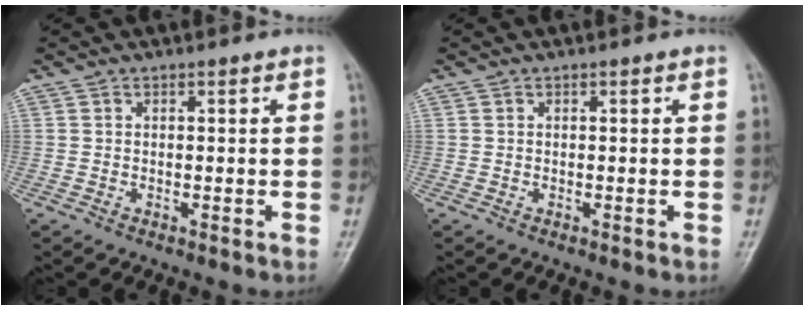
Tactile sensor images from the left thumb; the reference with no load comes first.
{"total": 0.0}